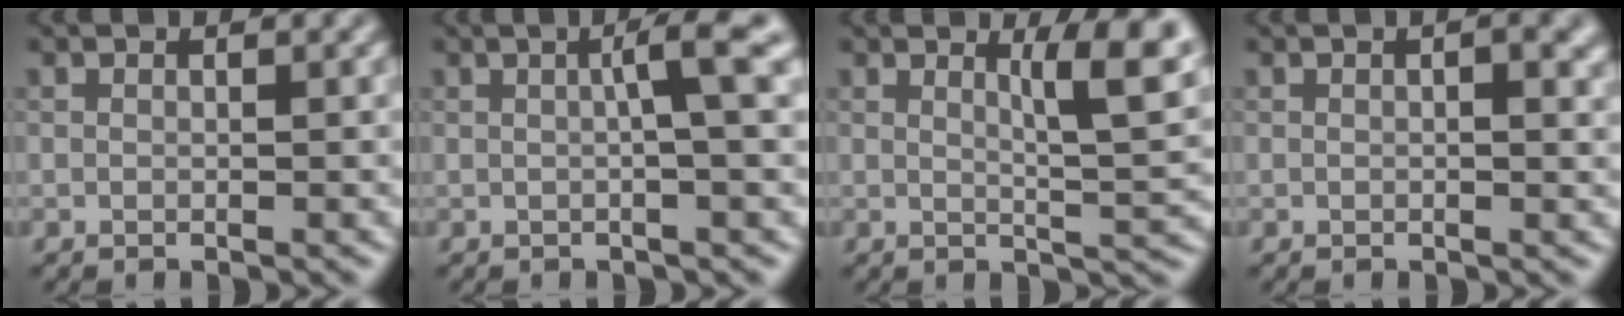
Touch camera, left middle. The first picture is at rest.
{"total": 3.6, "force": [0.5, 0.4, 3.5], "torque": [-0.047, 0.010, 0.003]}
{"total": 5.4, "force": [2.3, 1.2, 4.7], "torque": [-0.059, -0.004, 0.035]}
{"total": 2.2, "force": [0.6, 0.7, 2.0], "torque": [-0.024, 0.002, 0.008]}